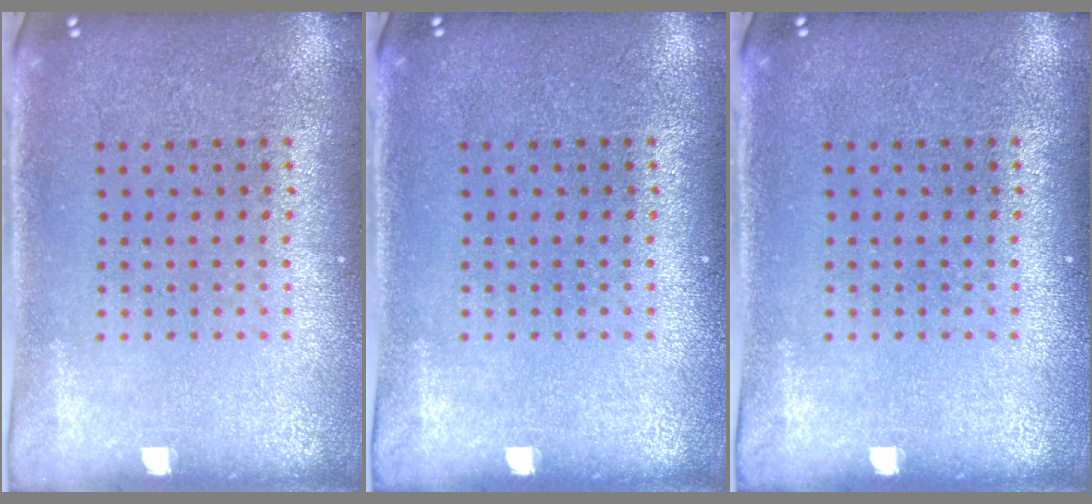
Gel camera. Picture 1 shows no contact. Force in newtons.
{"total": 0.0}
{"total": 0.0}